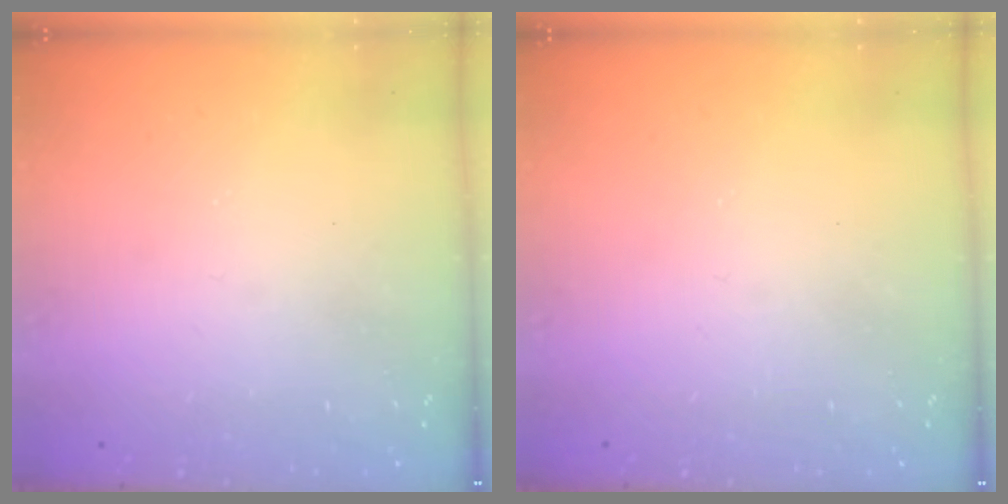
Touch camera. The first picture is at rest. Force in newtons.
{"total": 0.0}